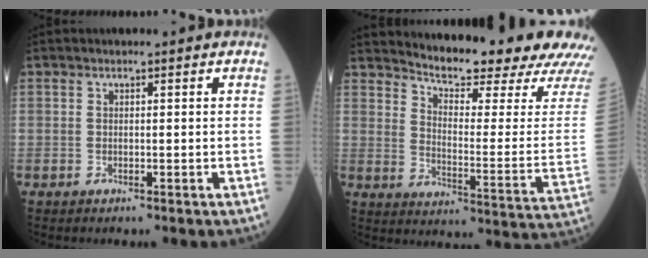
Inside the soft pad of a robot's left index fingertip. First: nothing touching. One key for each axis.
{"total": 19.3, "fx": 17.9, "fy": 0.6, "fz": 7.1, "tx": -0.115, "ty": -0.084, "tz": 0.222}